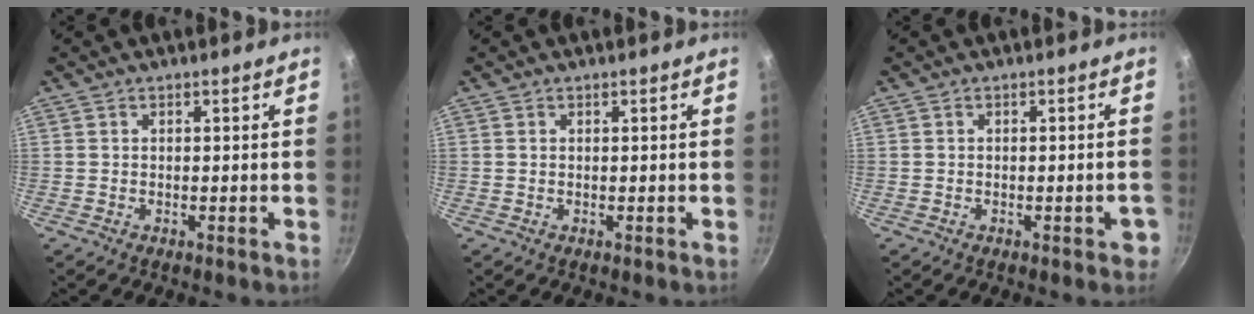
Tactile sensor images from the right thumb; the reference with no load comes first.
{"total": 0.0}
{"total": 2.7, "force": [-1.2, 0.9, 2.3], "torque": [-0.017, 0.008, -0.016]}